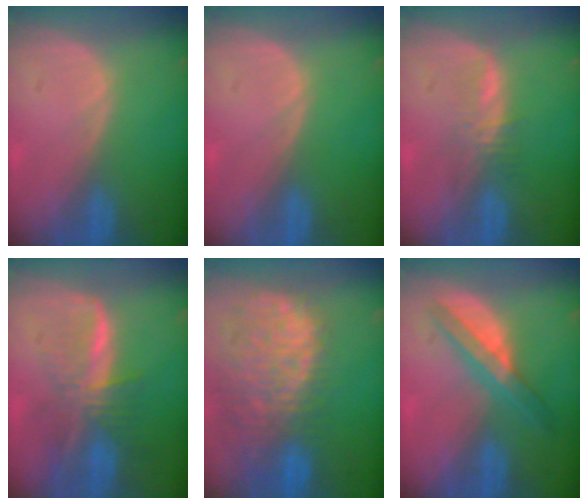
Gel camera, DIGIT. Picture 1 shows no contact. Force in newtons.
{"total": 0.0}
{"total": 2.9, "press": 2.9, "slide": 0.2}
{"total": 8.2, "press": 6.9, "slide": 4.4}
{"total": 13.8, "press": 11.2, "slide": 8.0}
{"total": 6.2, "press": 5.5, "slide": 2.8}